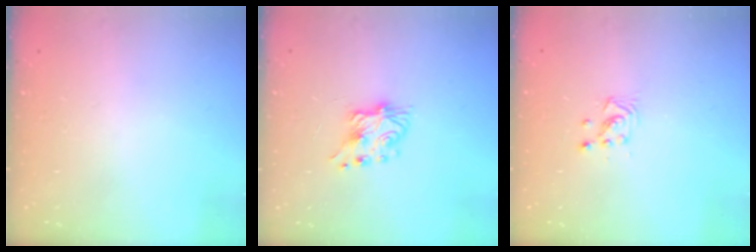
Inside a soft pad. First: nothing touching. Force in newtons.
{"total": 7.1, "press": 7.1, "slide": 0.5}
{"total": 3.0, "press": 2.9, "slide": 0.5}